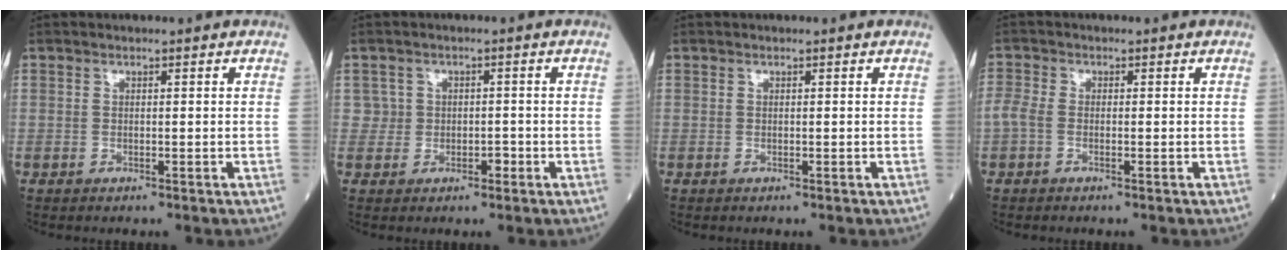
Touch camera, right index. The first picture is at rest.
{"total": 2.4, "force": [-0.4, 2.3, 0.4], "torque": [0.006, 0.009, -0.006]}
{"total": 0.0}
{"total": 2.3, "force": [-0.6, 1.3, 1.8], "torque": [-0.051, 0.009, -0.017]}